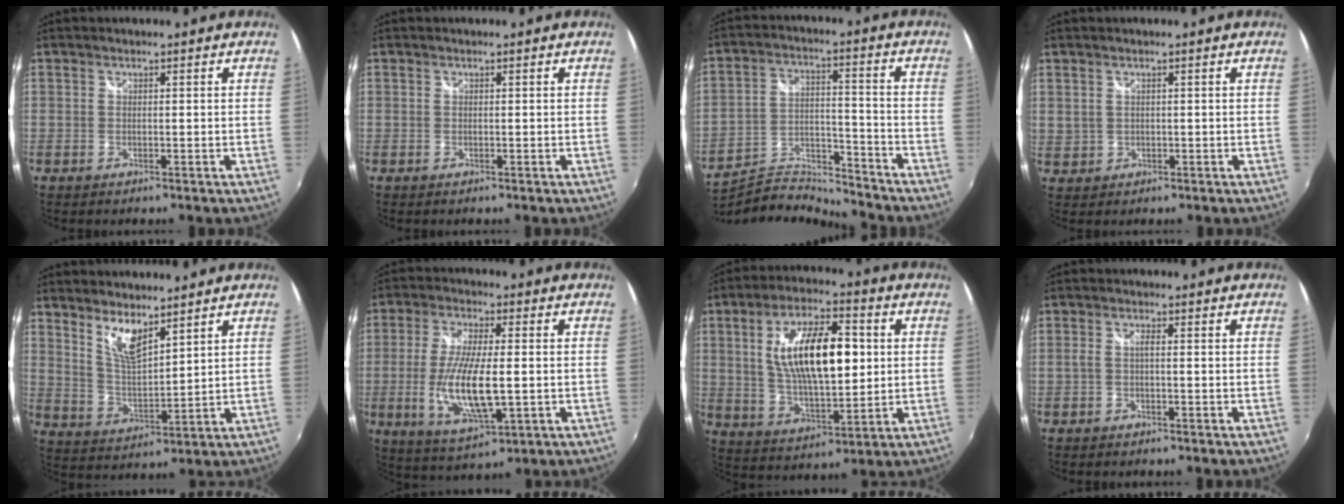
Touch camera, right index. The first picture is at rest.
{"total": 0.0}
{"total": 11.4, "force": [-11.2, 1.7, 1.4], "torque": [-0.038, 0.014, -0.202]}
{"total": 3.2, "force": [1.4, 2.5, 1.3], "torque": [-0.020, 0.003, 0.036]}
{"total": 7.1, "force": [5.3, 1.9, 4.4], "torque": [-0.084, -0.008, 0.104]}
{"total": 13.3, "force": [-2.0, 3.8, 12.6], "torque": [-0.250, -0.017, -0.032]}
{"total": 16.9, "force": [2.8, 6.7, 15.2], "torque": [-0.270, 0.010, 0.055]}
{"total": 1.3, "force": [-0.4, 0.0, 1.3], "torque": [-0.025, 0.002, -0.009]}